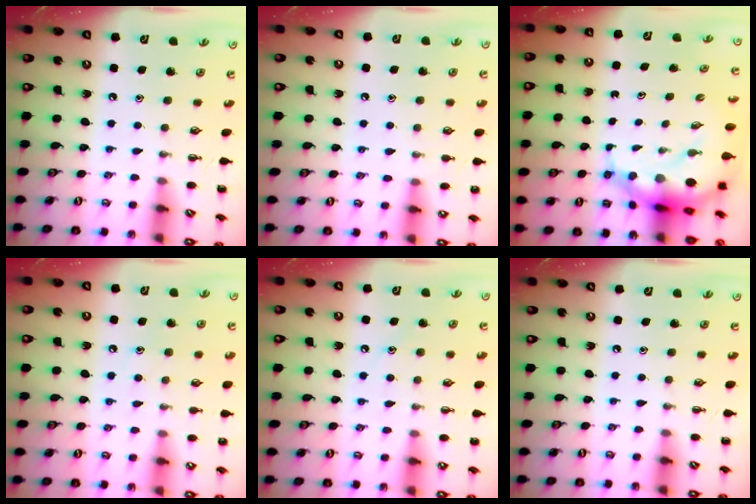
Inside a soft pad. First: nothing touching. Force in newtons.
{"total": 5.1, "press": 4.8, "slide": 1.7}
{"total": 9.1, "press": 8.8, "slide": 2.4}
{"total": 6.8, "press": 6.6, "slide": 1.4}
{"total": 8.4, "press": 8.2, "slide": 1.9}
{"total": 0.0}